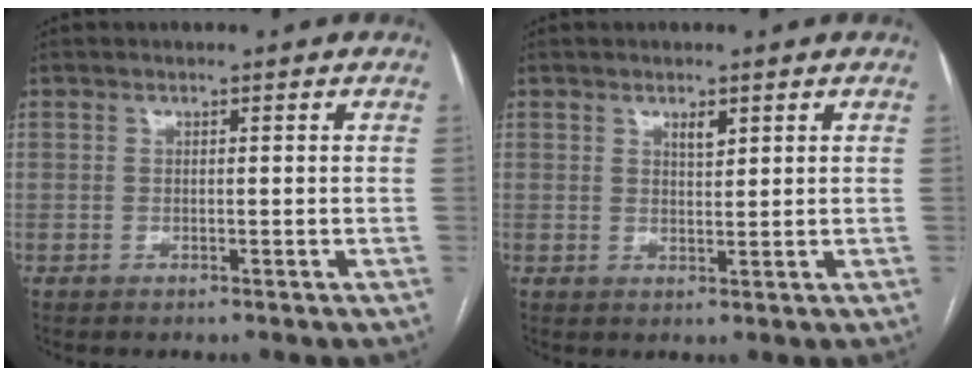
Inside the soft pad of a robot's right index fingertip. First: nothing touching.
{"total": 1.9, "force": [1.1, 0.7, 1.3], "torque": [-0.023, -0.002, 0.020]}